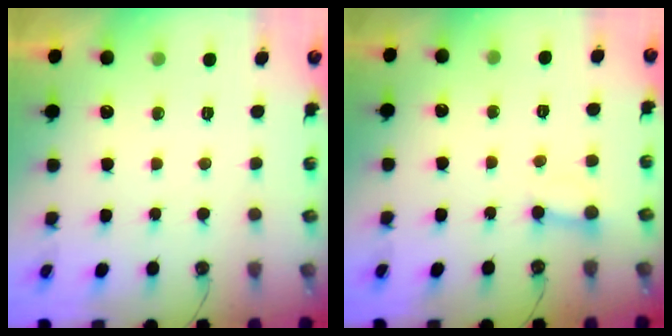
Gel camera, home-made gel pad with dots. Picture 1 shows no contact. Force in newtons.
{"total": 2.6, "press": 2.5, "slide": 0.4}